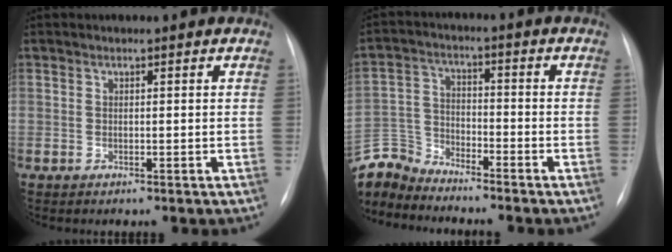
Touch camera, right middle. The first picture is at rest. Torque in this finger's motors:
{"motor_torque": [-0.15, -0.10, -0.01, 0.00]}